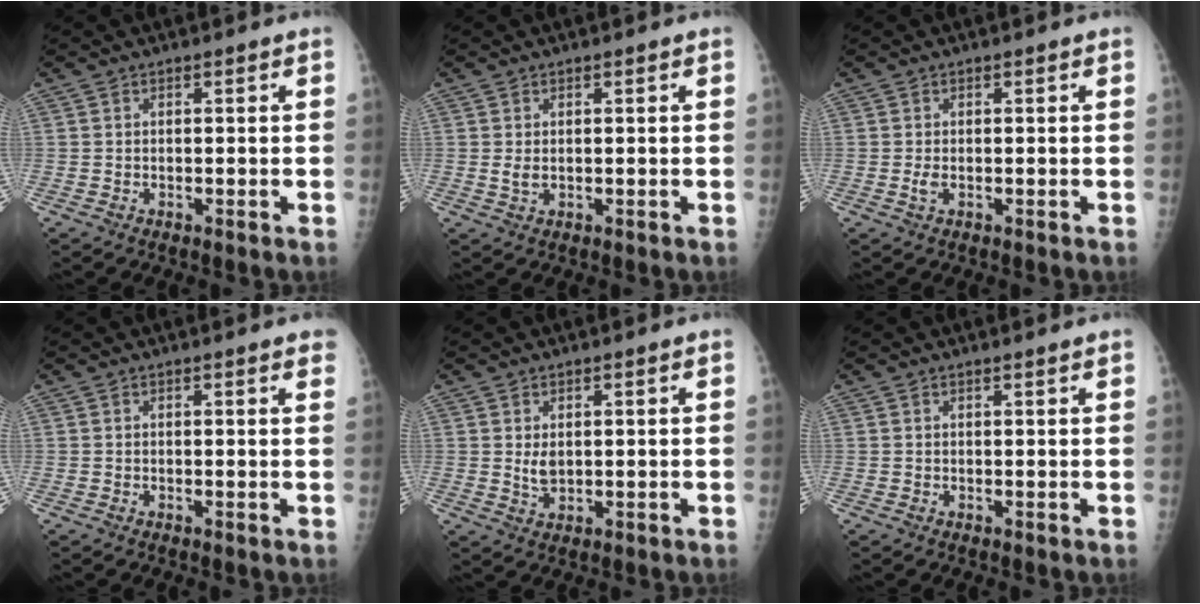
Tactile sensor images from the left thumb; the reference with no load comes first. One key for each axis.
{"total": 1.7, "fx": 0.3, "fy": 1.0, "fz": 1.4, "tx": -0.023, "ty": -0.001, "tz": 0.010}
{"total": 1.3, "fx": -0.1, "fy": 0.6, "fz": 1.1, "tx": -0.027, "ty": 0.001, "tz": -0.001}
{"total": 2.9, "fx": 2.2, "fy": 0.5, "fz": 1.8, "tx": -0.013, "ty": 0.000, "tz": 0.018}
{"total": 2.7, "fx": 0.7, "fy": 1.6, "fz": 2.1, "tx": -0.029, "ty": -0.009, "tz": 0.019}
{"total": 1.0, "fx": 0.9, "fy": -0.1, "fz": 0.5, "tx": -0.005, "ty": -0.001, "tz": 0.016}